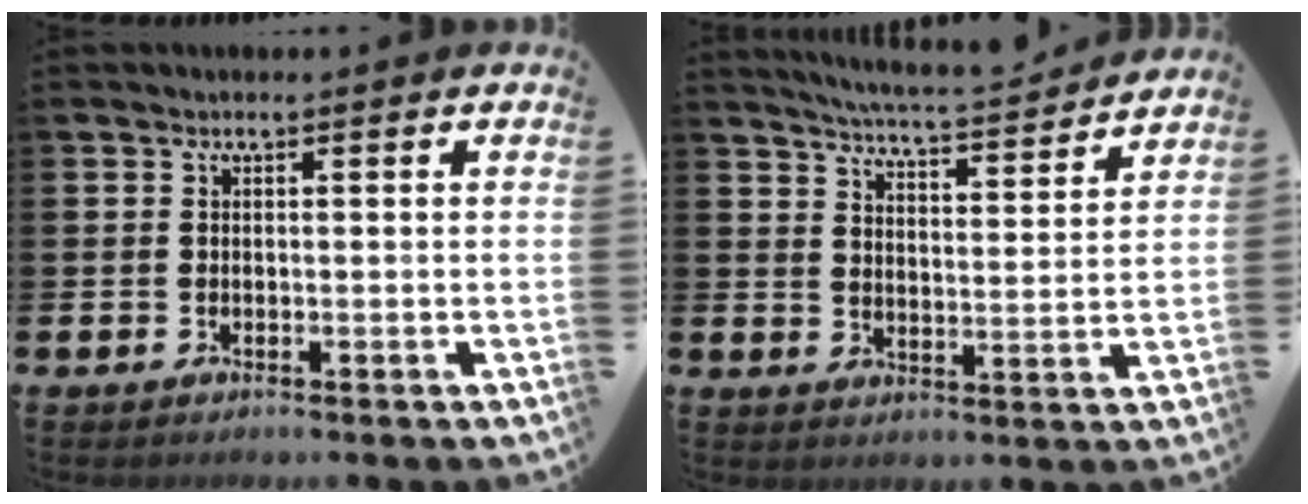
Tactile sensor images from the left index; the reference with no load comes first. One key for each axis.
{"total": 5.9, "fx": 5.8, "fy": -0.2, "fz": 1.0, "tx": -0.035, "ty": -0.045, "tz": 0.099}